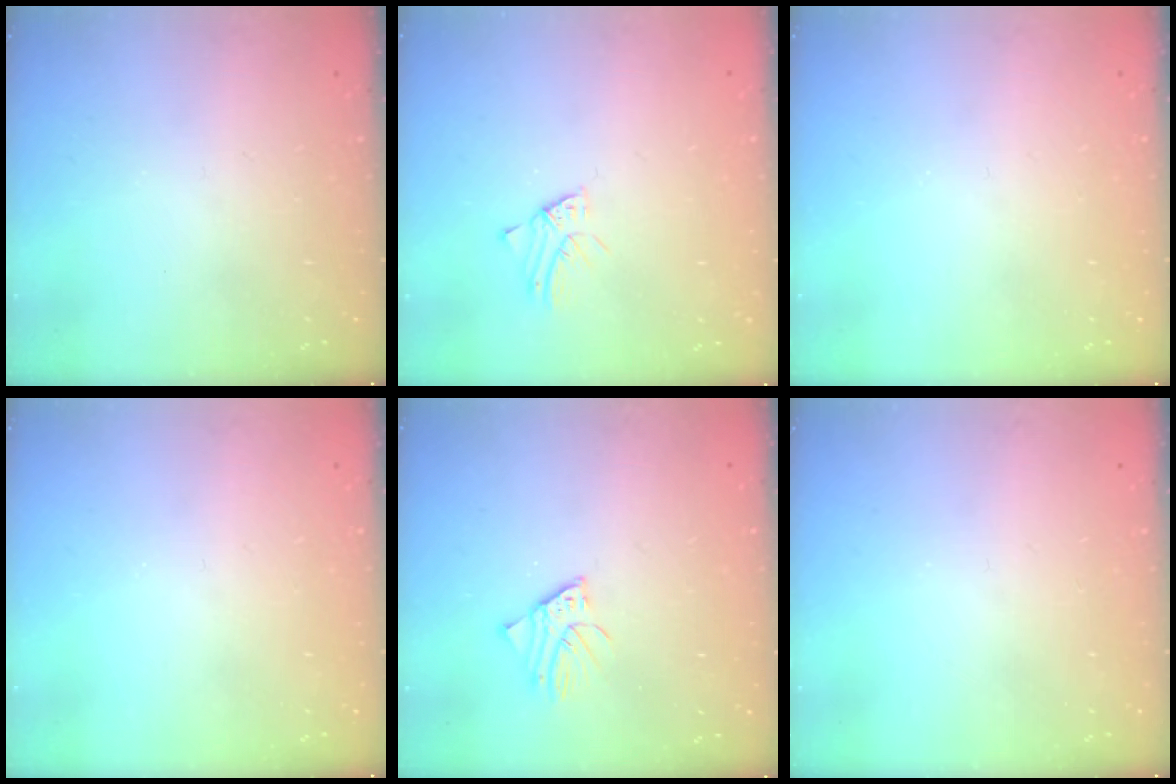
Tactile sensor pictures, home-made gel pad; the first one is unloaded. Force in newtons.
{"total": 1.5, "press": 1.5, "slide": 0.0}
{"total": 0.0}
{"total": 0.0}
{"total": 1.6, "press": 1.6, "slide": 0.2}
{"total": 0.0}